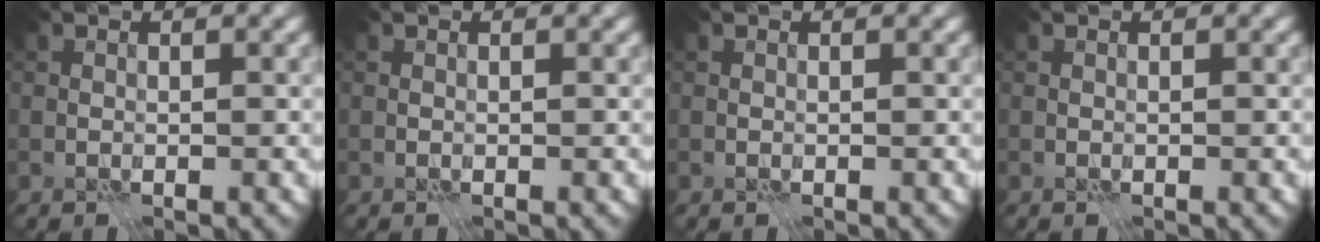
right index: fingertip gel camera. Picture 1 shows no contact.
{"total": 0.0}
{"total": 0.0}
{"total": 0.0}